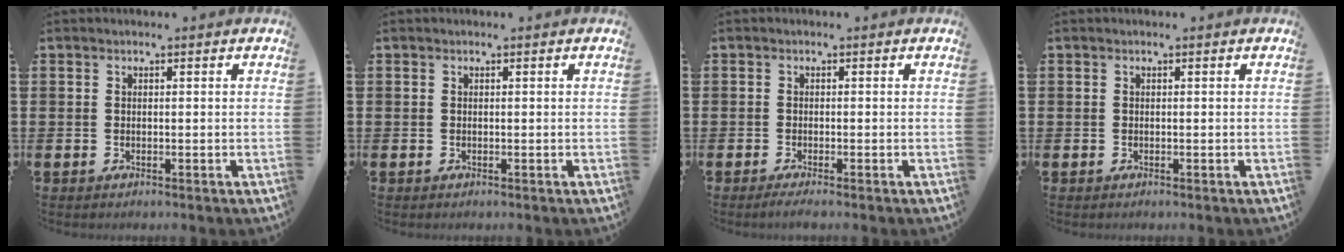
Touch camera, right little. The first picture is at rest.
{"total": 0.0}
{"total": 0.9, "force": [-0.5, 0.0, 0.7], "torque": [-0.011, -0.003, -0.010]}
{"total": 0.0}